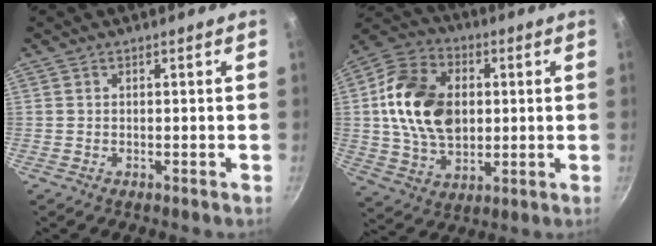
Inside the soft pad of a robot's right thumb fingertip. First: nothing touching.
{"total": 18.6, "force": [2.0, 13.1, 13.1], "torque": [-0.214, 0.005, 0.032]}